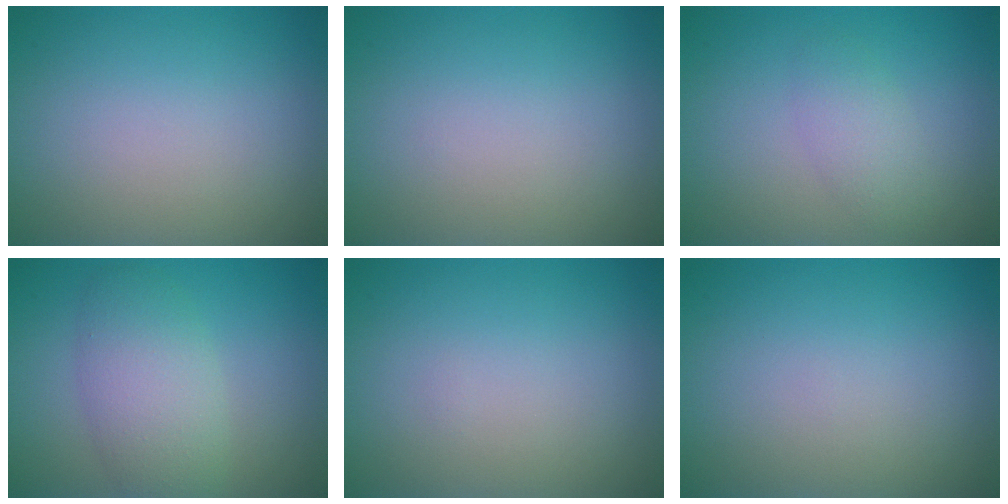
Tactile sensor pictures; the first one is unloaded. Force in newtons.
{"total": 0.0}
{"total": 2.1, "press": 2.1, "slide": 0.0}
{"total": 4.8, "press": 4.8, "slide": 0.2}
{"total": 0.0}
{"total": 0.0}